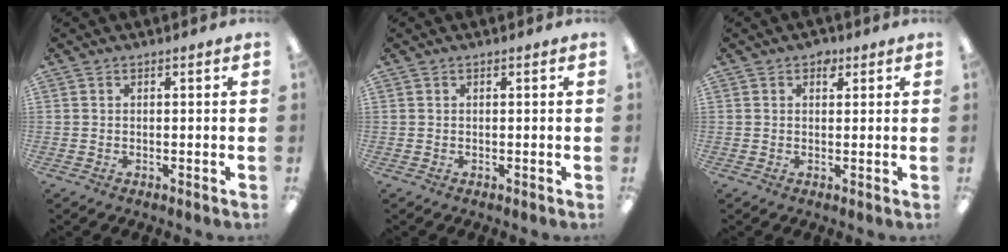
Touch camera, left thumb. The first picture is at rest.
{"total": 0.0}
{"total": 2.4, "force": [1.3, 1.6, 1.2], "torque": [-0.001, -0.004, 0.017]}